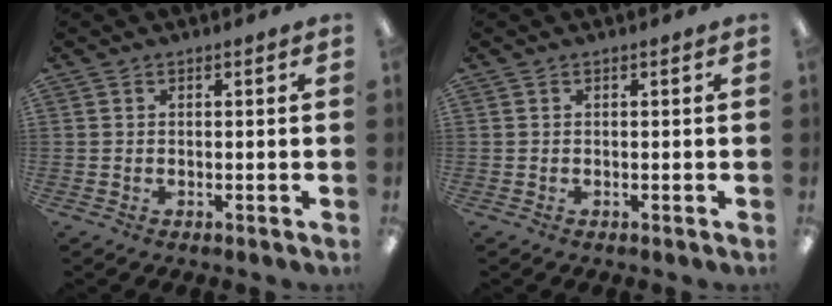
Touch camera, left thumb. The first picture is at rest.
{"total": 0.0}